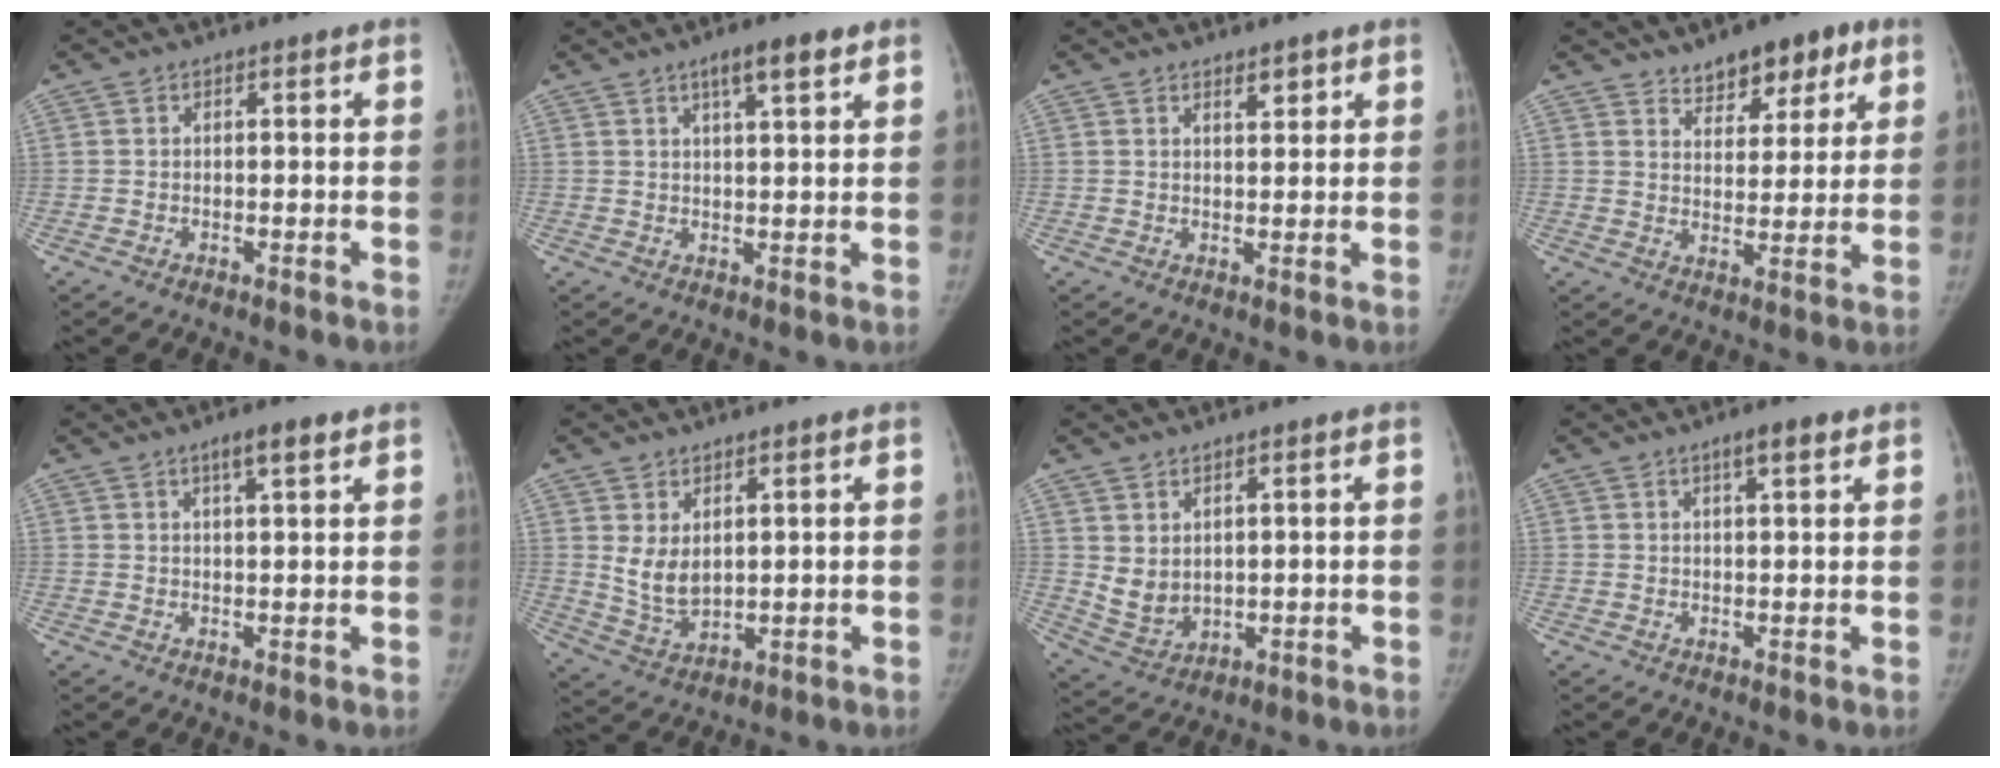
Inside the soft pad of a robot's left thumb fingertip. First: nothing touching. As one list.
[{"total": 5.5, "force": [3.3, 1.3, 4.3], "torque": [-0.060, -0.011, 0.050]}, {"total": 2.2, "force": [1.6, 0.9, 1.3], "torque": [-0.011, -0.011, 0.026]}, {"total": 9.7, "force": [6.4, 5.1, 5.2], "torque": [-0.035, -0.031, 0.095]}, {"total": 3.9, "force": [2.4, 0.7, 3.0], "torque": [-0.047, -0.009, 0.039]}, {"total": 6.0, "force": [2.0, 3.6, 4.4], "torque": [-0.069, -0.022, 0.053]}, {"total": 5.3, "force": [1.8, 3.6, 3.4], "torque": [-0.048, -0.021, 0.053]}, {"total": 3.2, "force": [1.9, 0.7, 2.5], "torque": [-0.035, -0.008, 0.029]}]